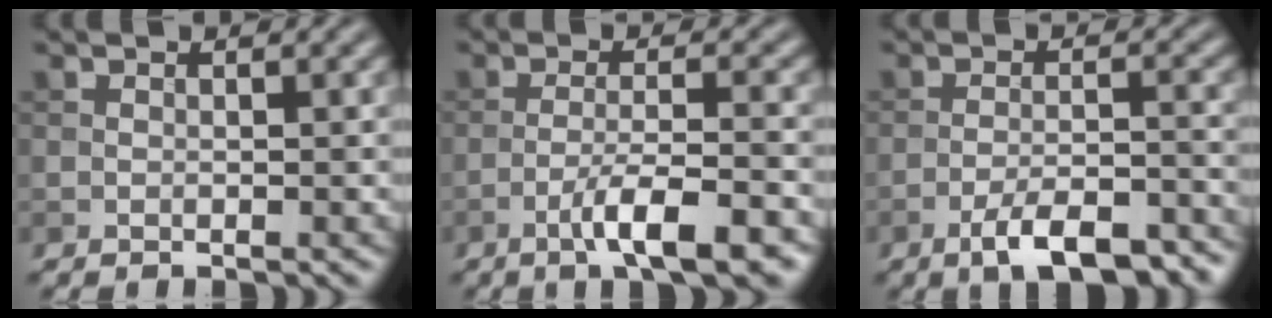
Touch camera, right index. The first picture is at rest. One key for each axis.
{"total": 5.8, "fx": -3.3, "fy": 1.0, "fz": 4.7, "tx": -0.077, "ty": 0.004, "tz": -0.056}
{"total": 7.0, "fx": -4.7, "fy": 2.0, "fz": 4.8, "tx": -0.078, "ty": 0.002, "tz": -0.074}